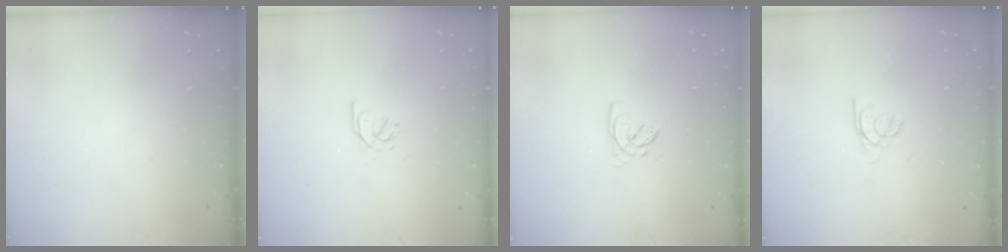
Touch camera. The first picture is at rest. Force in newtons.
{"total": 2.1, "press": 2.0, "slide": 0.7}
{"total": 2.8, "press": 2.8, "slide": 0.1}
{"total": 2.5, "press": 2.4, "slide": 0.3}